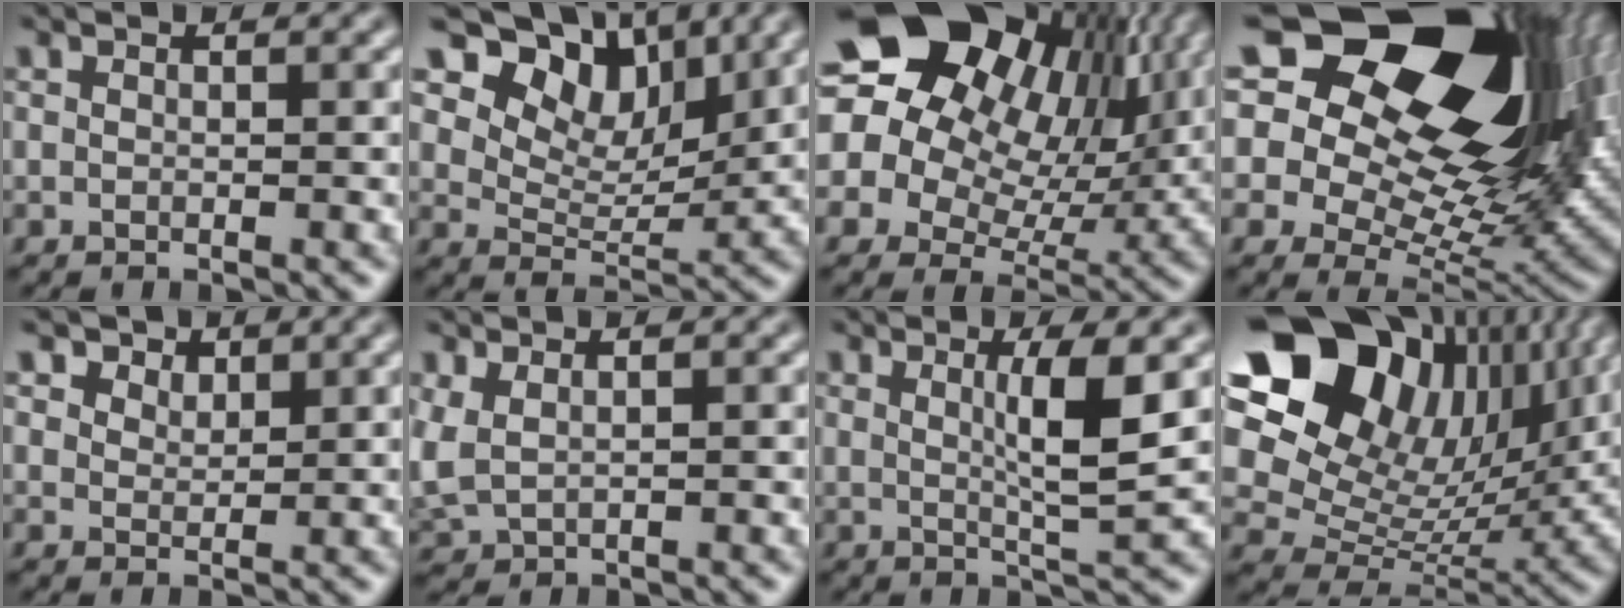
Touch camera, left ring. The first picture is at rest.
{"total": 7.8, "force": [4.8, 4.6, 4.1], "torque": [-0.062, 0.004, 0.074]}
{"total": 16.8, "force": [7.4, 11.5, 9.7], "torque": [-0.186, 0.057, 0.112]}
{"total": 23.0, "force": [10.9, 14.1, 14.6], "torque": [-0.289, 0.091, 0.180]}
{"total": 3.8, "force": [2.9, 2.1, 1.1], "torque": [-0.043, 0.005, 0.050]}
{"total": 2.7, "force": [0.4, 1.7, 2.1], "torque": [-0.059, 0.002, 0.017]}
{"total": 4.1, "force": [0.8, 0.5, 4.0], "torque": [-0.067, -0.005, 0.018]}
{"total": 16.6, "force": [7.8, 11.4, 9.3], "torque": [-0.190, 0.046, 0.140]}